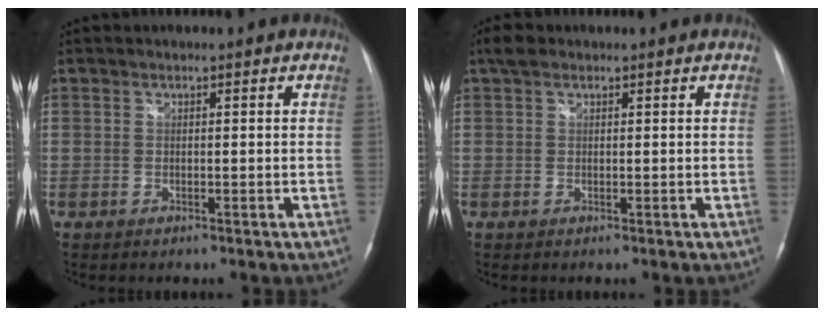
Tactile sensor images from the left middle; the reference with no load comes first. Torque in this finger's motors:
{"motor_torque": [0.30, -0.14, -0.08, 0.04]}